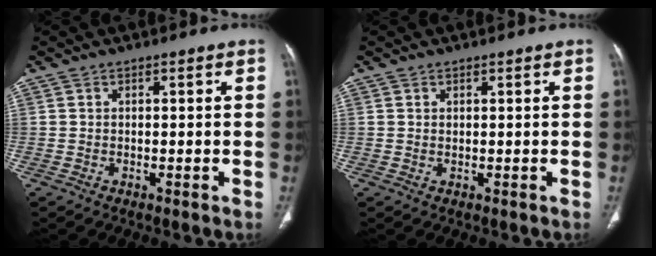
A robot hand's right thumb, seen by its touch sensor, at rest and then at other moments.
{"total": 0.5, "force": [0.2, 0.3, 0.4], "torque": [-0.006, -0.001, 0.004]}